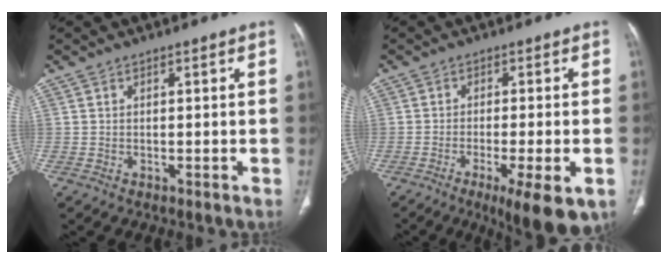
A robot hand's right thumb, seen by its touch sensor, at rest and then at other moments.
{"total": 11.1, "force": [-5.3, 2.4, 9.5], "torque": [-0.131, -0.013, -0.077]}